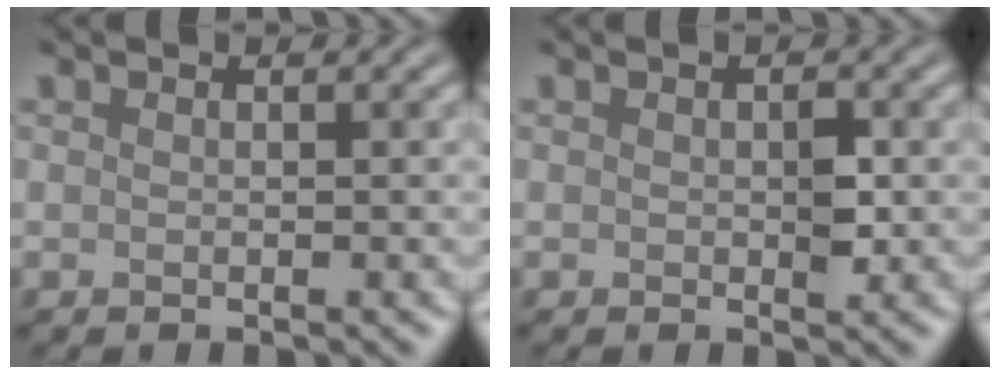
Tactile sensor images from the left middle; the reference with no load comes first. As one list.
[{"total": 1.5, "force": [0.0, 0.8, 1.3], "torque": [-0.015, -0.001, 0.000]}]